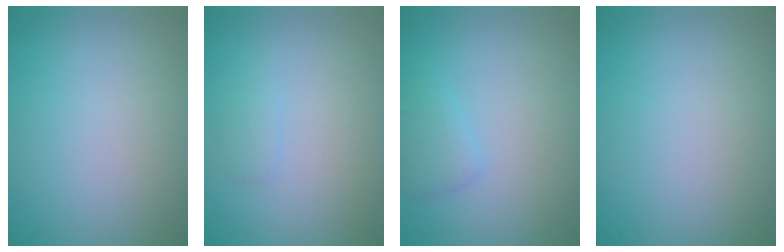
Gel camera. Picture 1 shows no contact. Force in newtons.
{"total": 0.7, "press": 0.7, "slide": 0.0}
{"total": 1.6, "press": 1.6, "slide": 0.1}
{"total": 0.0}